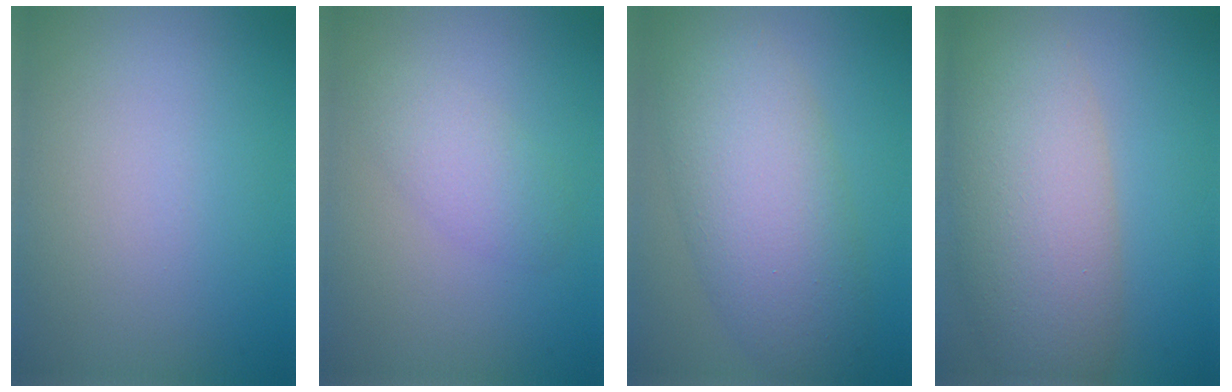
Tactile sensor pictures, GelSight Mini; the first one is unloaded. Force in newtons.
{"total": 2.4, "press": 2.4, "slide": 0.1}
{"total": 8.3, "press": 8.3, "slide": 0.1}
{"total": 9.0, "press": 9.0, "slide": 0.7}